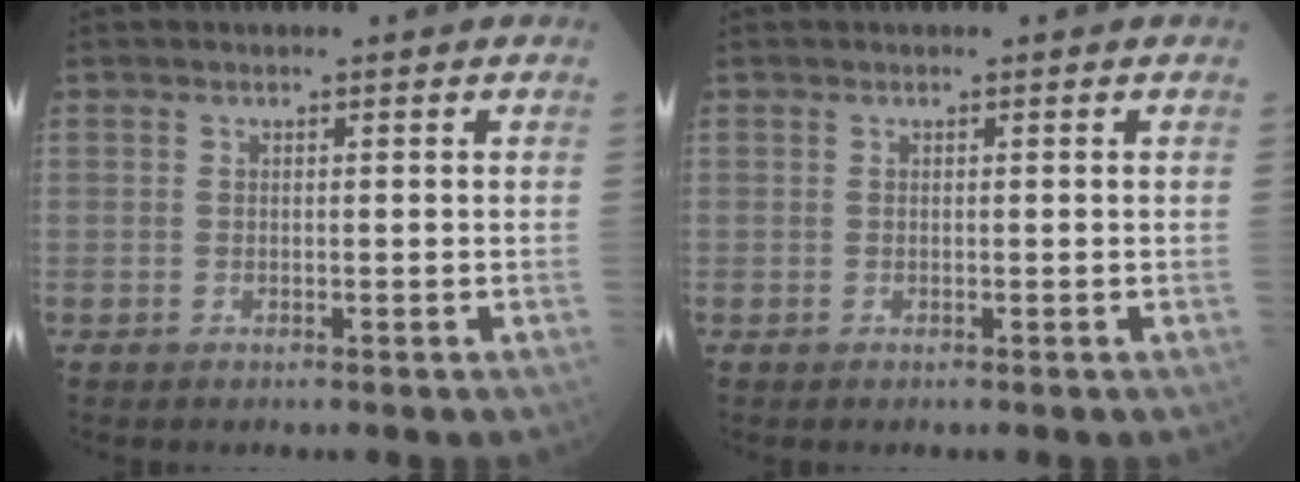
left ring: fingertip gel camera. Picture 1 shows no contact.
{"total": 0.0}